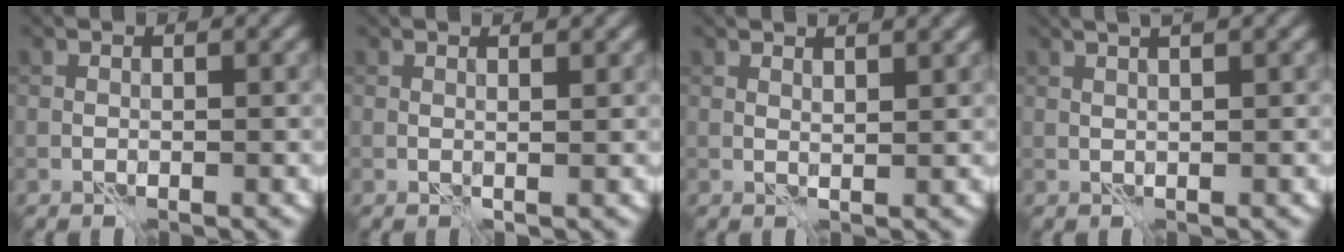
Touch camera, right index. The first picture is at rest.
{"total": 0.9, "force": [0.6, -0.1, 0.7], "torque": [-0.014, -0.001, 0.008]}
{"total": 1.9, "force": [1.5, 0.2, 1.2], "torque": [-0.019, 0.002, 0.020]}
{"total": 3.9, "force": [2.2, 1.2, 3.0], "torque": [-0.031, 0.020, 0.017]}